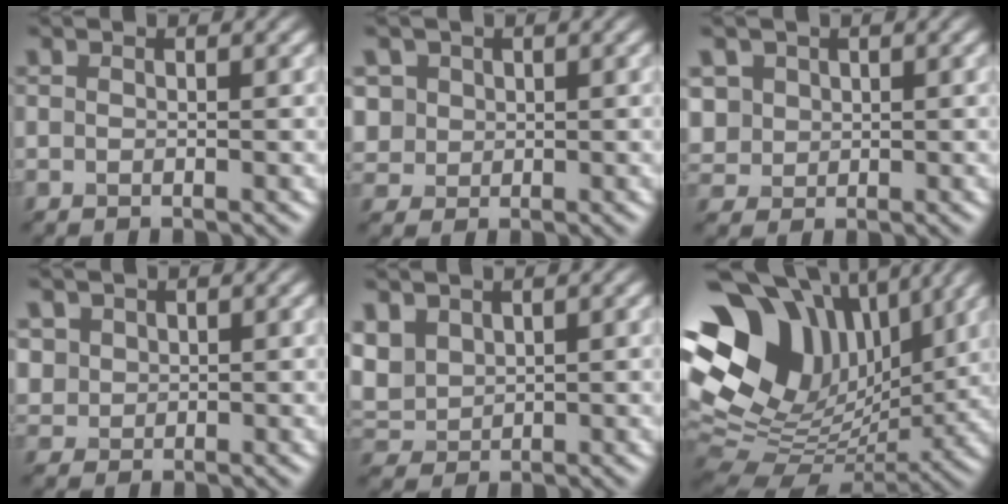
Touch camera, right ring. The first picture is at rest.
{"total": 2.3, "force": [1.4, 1.8, -0.2], "torque": [-0.016, 0.010, 0.045]}
{"total": 2.0, "force": [1.2, 1.6, -0.3], "torque": [-0.020, 0.007, 0.052]}
{"total": 1.4, "force": [0.9, 0.8, -0.8], "torque": [0.005, -0.001, 0.041]}
{"total": 2.5, "force": [1.8, 1.7, 0.5], "torque": [-0.038, 0.009, 0.055]}
{"total": 16.0, "force": [6.4, 10.8, 9.9], "torque": [-0.226, 0.035, 0.145]}